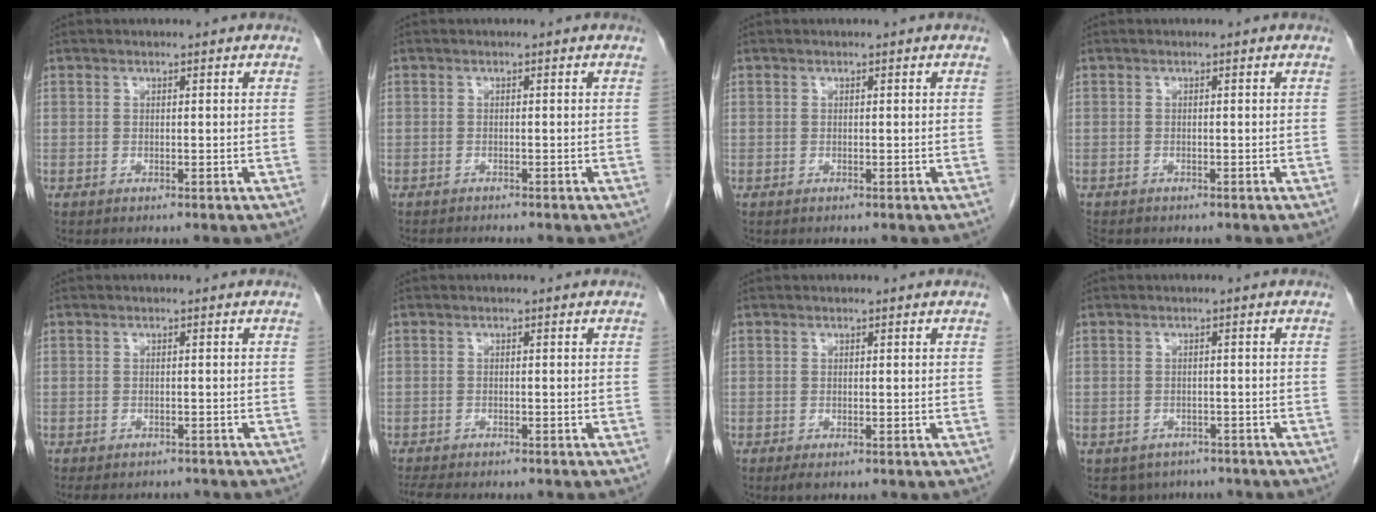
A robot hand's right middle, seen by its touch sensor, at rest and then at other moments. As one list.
[{"total": 2.3, "force": [-2.1, -0.1, 0.7], "torque": [-0.013, -0.007, -0.029]}, {"total": 0.0}, {"total": 2.9, "force": [-2.4, 1.2, 0.9], "torque": [-0.015, -0.005, -0.034]}, {"total": 6.1, "force": [-5.6, 1.9, 1.7], "torque": [-0.019, -0.007, -0.070]}, {"total": 6.6, "force": [-5.7, 1.4, 3.0], "torque": [-0.049, -0.012, -0.084]}, {"total": 1.0, "force": [-0.6, 0.3, 0.7], "torque": [-0.011, -0.003, -0.007]}, {"total": 5.8, "force": [-4.6, 3.4, 0.7], "torque": [-0.002, -0.001, -0.059]}]